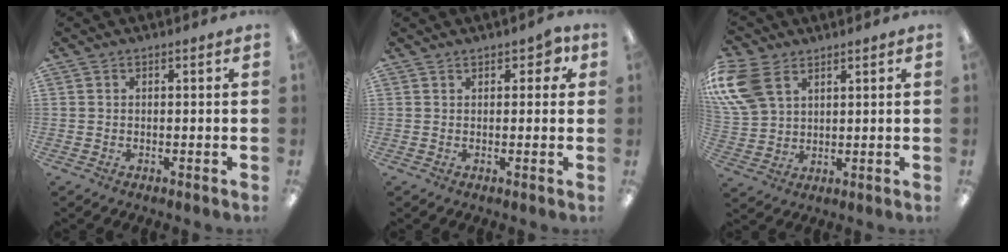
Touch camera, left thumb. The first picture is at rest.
{"total": 3.3, "force": [1.4, 2.0, 2.2], "torque": [-0.019, -0.003, 0.021]}
{"total": 12.0, "force": [5.5, 8.3, 6.7], "torque": [-0.168, -0.004, 0.107]}